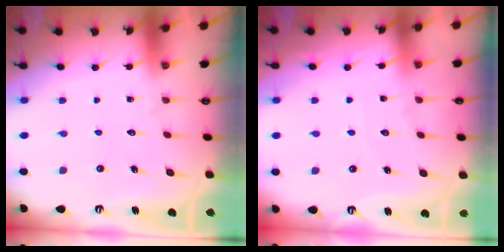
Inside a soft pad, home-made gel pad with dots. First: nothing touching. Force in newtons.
{"total": 3.2, "press": 3.1, "slide": 0.4}